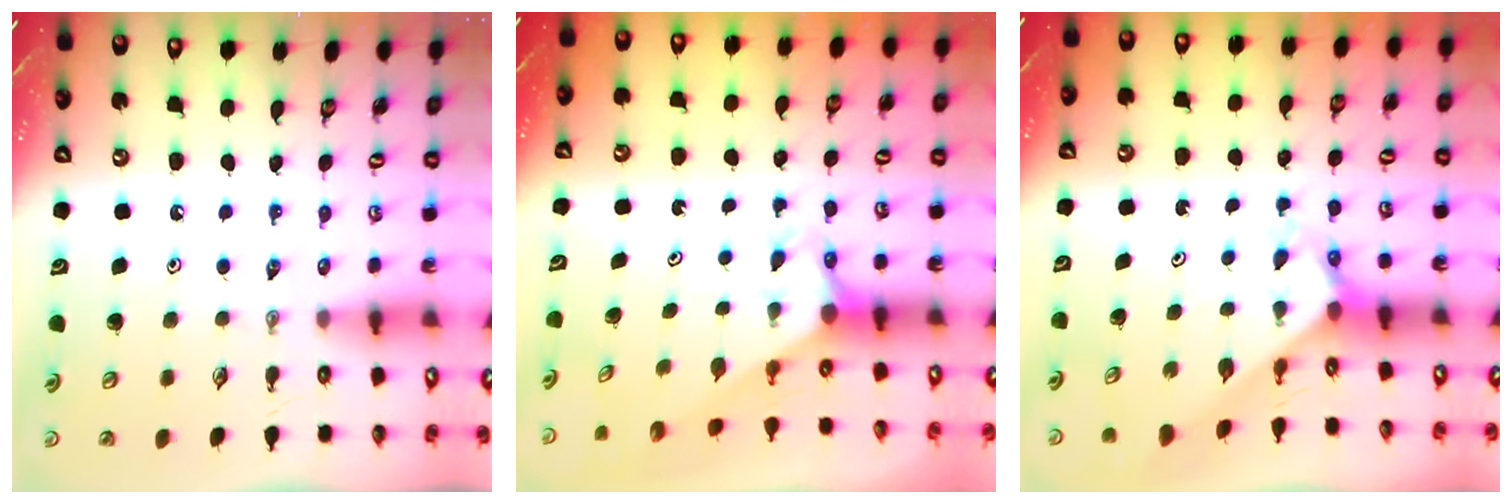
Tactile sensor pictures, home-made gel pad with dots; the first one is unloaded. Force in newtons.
{"total": 2.8, "press": 2.8, "slide": 0.0}
{"total": 2.3, "press": 2.3, "slide": 0.2}